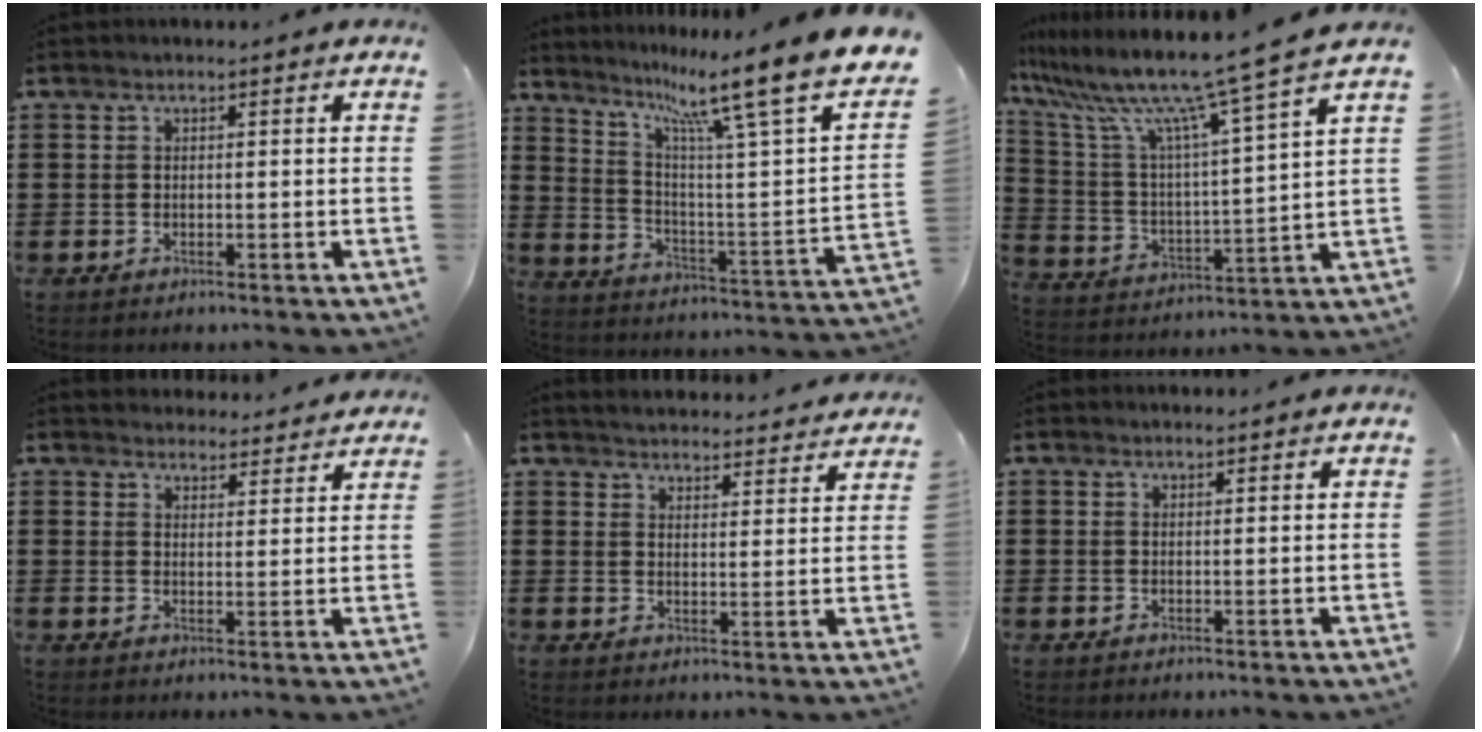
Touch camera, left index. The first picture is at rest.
{"total": 12.7, "force": [8.9, 0.1, 9.0], "torque": [-0.179, -0.071, 0.129]}
{"total": 10.6, "force": [8.9, -0.9, 5.6], "torque": [-0.148, -0.066, 0.140]}
{"total": 3.5, "force": [3.5, 0.5, -0.1], "torque": [-0.002, -0.018, 0.064]}
{"total": 3.7, "force": [3.7, -0.2, 0.1], "torque": [-0.019, -0.025, 0.065]}
{"total": 0.6, "force": [0.5, 0.1, 0.1], "torque": [-0.003, 0.000, 0.012]}